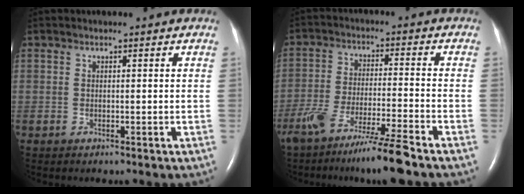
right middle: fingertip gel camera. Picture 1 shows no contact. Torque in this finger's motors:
{"motor_torque": [1.22, -0.91, 0.22, 0.10]}